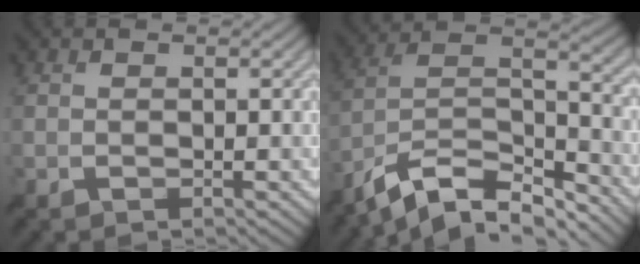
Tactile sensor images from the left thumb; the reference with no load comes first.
{"total": 12.5, "force": [-9.8, 3.9, 6.7], "torque": [-0.146, -0.001, -0.180]}